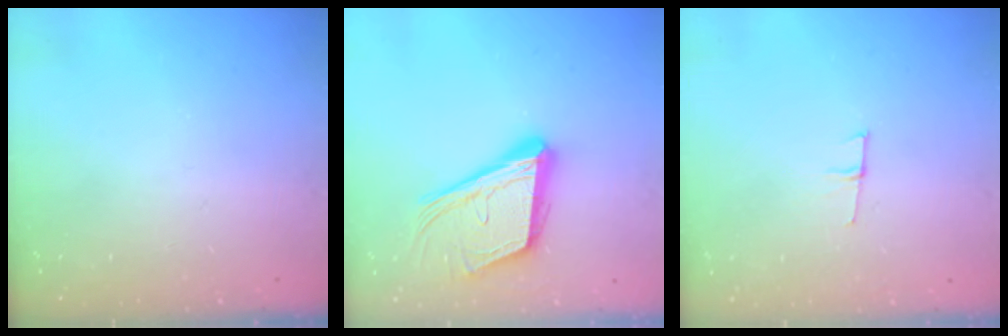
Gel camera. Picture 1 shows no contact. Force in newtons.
{"total": 17.4, "press": 17.0, "slide": 3.7}
{"total": 4.4, "press": 4.3, "slide": 1.0}